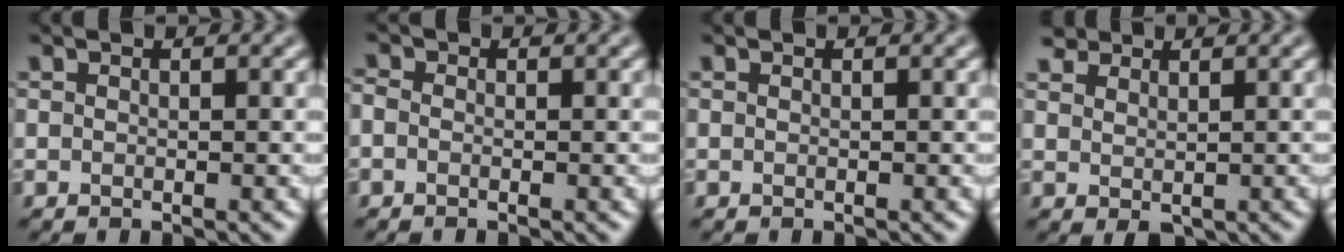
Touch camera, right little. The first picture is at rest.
{"total": 1.0, "force": [-0.5, 0.7, 0.5], "torque": [-0.014, -0.004, -0.014]}
{"total": 0.0}
{"total": 2.6, "force": [1.5, 1.9, 1.1], "torque": [-0.021, 0.001, 0.028]}